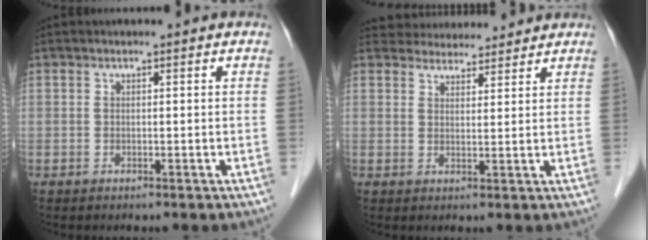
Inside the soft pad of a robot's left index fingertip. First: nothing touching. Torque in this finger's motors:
{"motor_torque": [0.34, -0.53, -0.04, -0.04]}